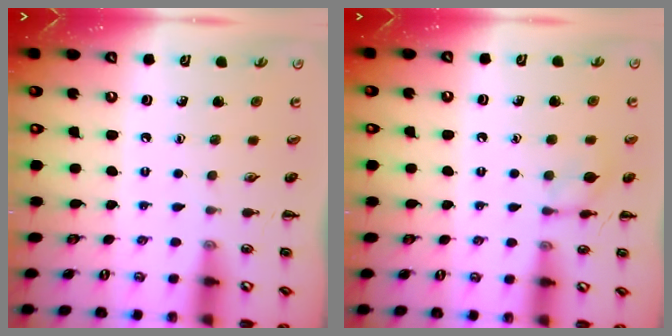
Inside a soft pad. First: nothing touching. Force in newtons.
{"total": 7.7, "press": 7.6, "slide": 0.4}